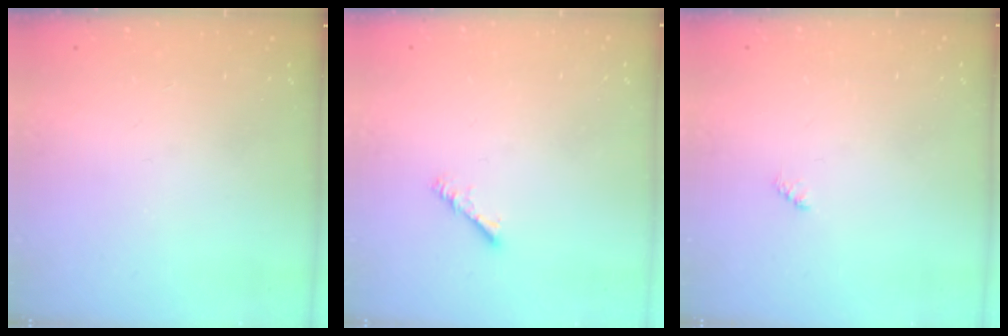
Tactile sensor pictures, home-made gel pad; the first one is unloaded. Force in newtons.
{"total": 2.3, "press": 2.3, "slide": 0.4}
{"total": 1.9, "press": 1.9, "slide": 0.4}